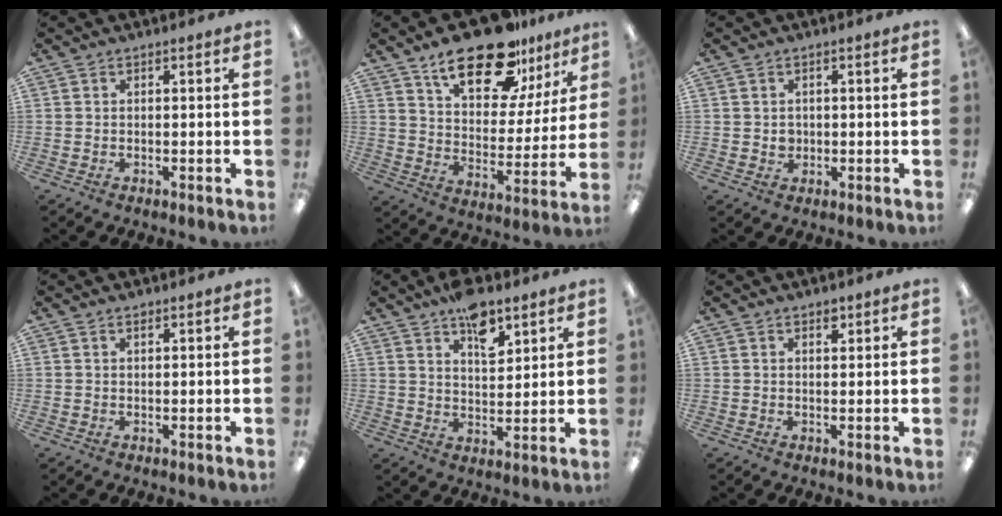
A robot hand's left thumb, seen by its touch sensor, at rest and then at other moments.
{"total": 21.0, "force": [15.0, 8.9, 11.6], "torque": [-0.183, -0.086, 0.257]}
{"total": 2.0, "force": [0.5, 1.8, 0.7], "torque": [-0.008, 0.000, 0.006]}
{"total": 1.1, "force": [0.9, 0.2, 0.5], "torque": [-0.012, 0.000, 0.017]}
{"total": 9.0, "force": [6.1, 4.2, 5.1], "torque": [-0.071, -0.034, 0.103]}
{"total": 2.2, "force": [1.6, 1.0, 1.1], "torque": [-0.007, -0.007, 0.027]}